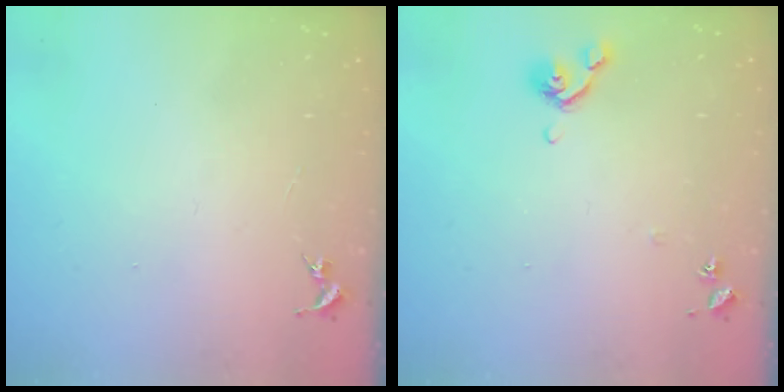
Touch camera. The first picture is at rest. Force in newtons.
{"total": 7.0, "press": 6.8, "slide": 1.4}